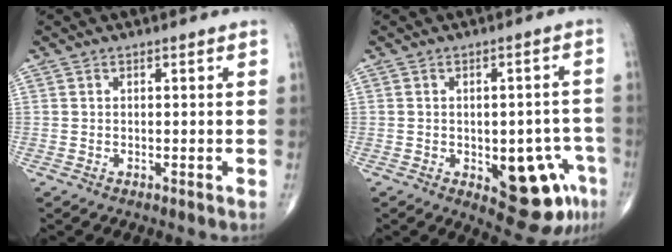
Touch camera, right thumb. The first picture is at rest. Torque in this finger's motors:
{"motor_torque": [1.50, 1.33, 0.66, -0.78, 0.28]}